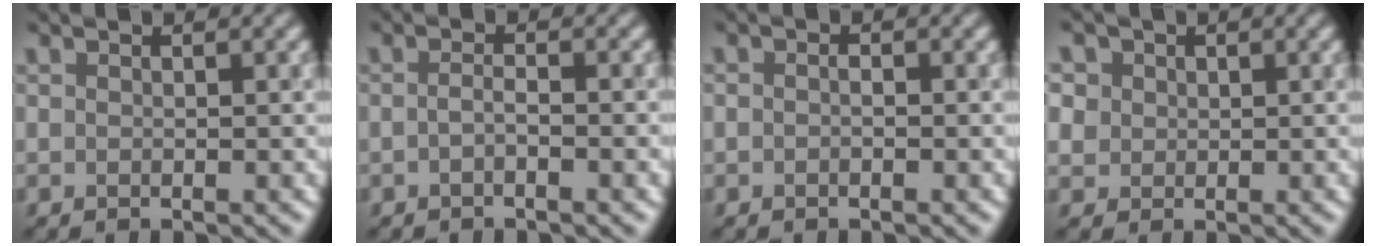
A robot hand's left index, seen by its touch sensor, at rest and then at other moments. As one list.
[{"total": 1.2, "force": [-1.1, -0.4, 0.5], "torque": [-0.017, -0.002, -0.004]}, {"total": 1.3, "force": [-0.8, -0.8, -0.6], "torque": [-0.007, -0.002, 0.005]}, {"total": 1.1, "force": [0.0, 0.7, -0.8], "torque": [-0.005, 0.000, 0.027]}]